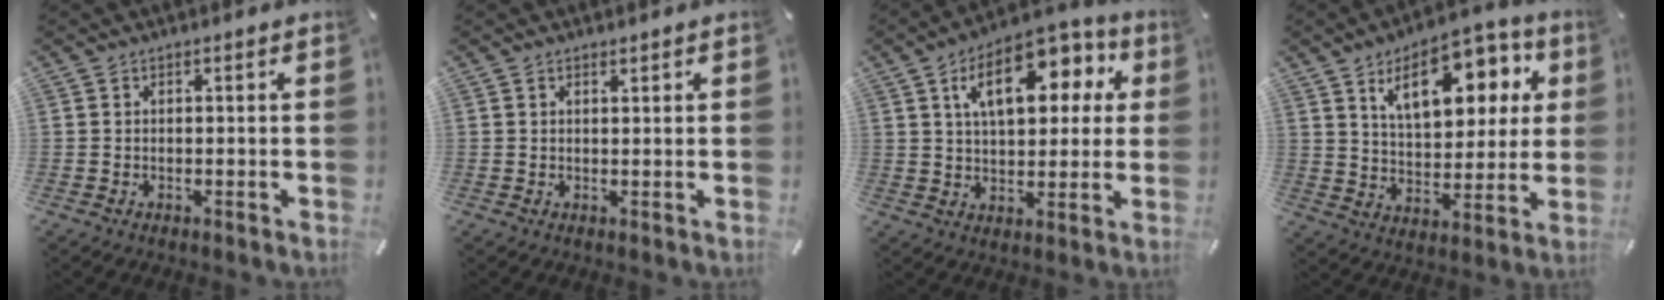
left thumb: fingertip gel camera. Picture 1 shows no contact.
{"total": 0.8, "force": [0.6, 0.4, 0.3], "torque": [-0.006, 0.000, 0.012]}
{"total": 15.6, "force": [6.3, 8.9, 11.2], "torque": [-0.167, -0.011, 0.104]}
{"total": 16.8, "force": [8.3, 9.3, 11.2], "torque": [-0.170, -0.022, 0.140]}